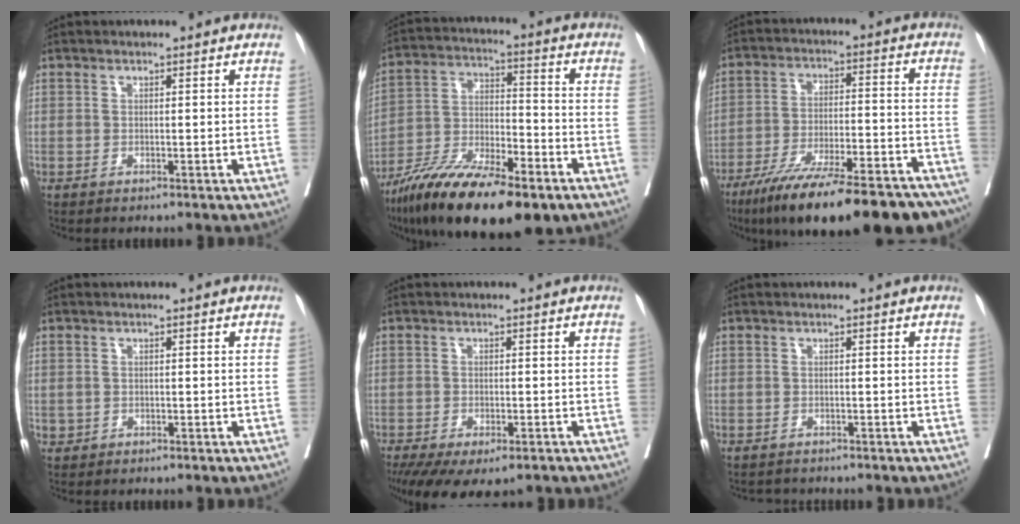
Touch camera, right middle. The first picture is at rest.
{"total": 20.2, "force": [-13.7, 5.1, 13.9], "torque": [-0.241, -0.021, -0.241]}
{"total": 26.8, "force": [-21.2, 4.7, 15.7], "torque": [-0.179, -0.012, -0.310]}
{"total": 0.9, "force": [-0.1, 0.8, 0.2], "torque": [0.004, 0.004, 0.001]}
{"total": 11.1, "force": [-7.5, 4.5, 6.8], "torque": [-0.124, -0.017, -0.108]}
{"total": 1.5, "force": [-1.3, 0.6, 0.0], "torque": [-0.005, -0.003, -0.022]}